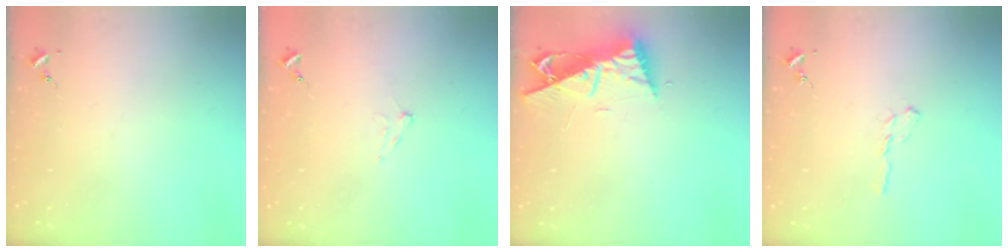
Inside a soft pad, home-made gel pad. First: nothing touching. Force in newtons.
{"total": 6.0, "press": 6.0, "slide": 0.6}
{"total": 9.7, "press": 9.7, "slide": 0.7}
{"total": 5.5, "press": 5.5, "slide": 0.6}